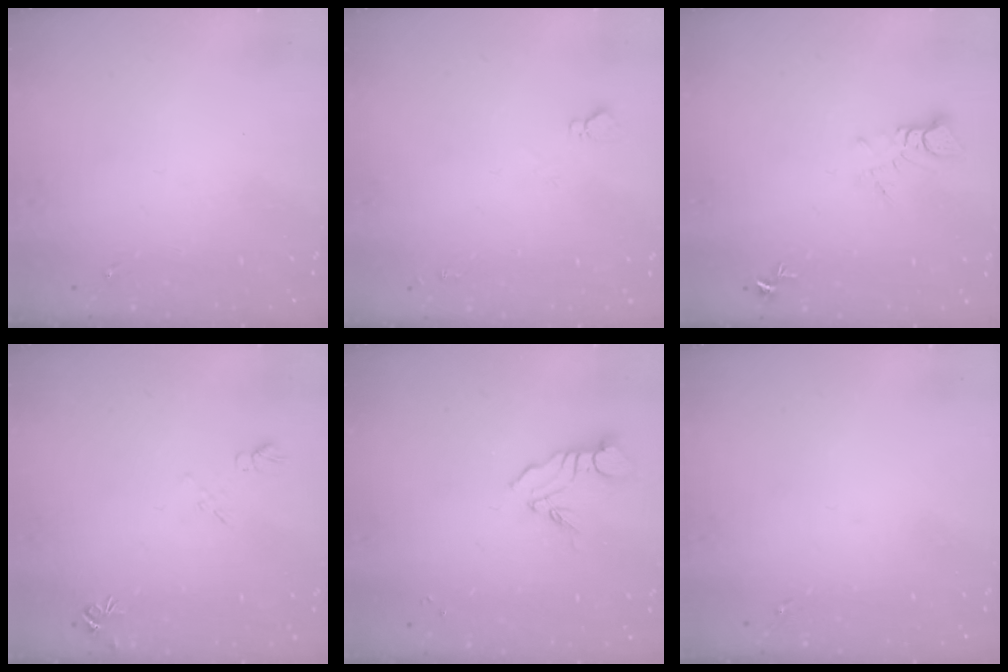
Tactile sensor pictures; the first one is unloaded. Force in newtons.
{"total": 4.4, "press": 4.3, "slide": 0.6}
{"total": 3.8, "press": 3.8, "slide": 0.4}
{"total": 5.3, "press": 5.2, "slide": 0.9}
{"total": 6.9, "press": 6.9, "slide": 0.7}
{"total": 0.0}